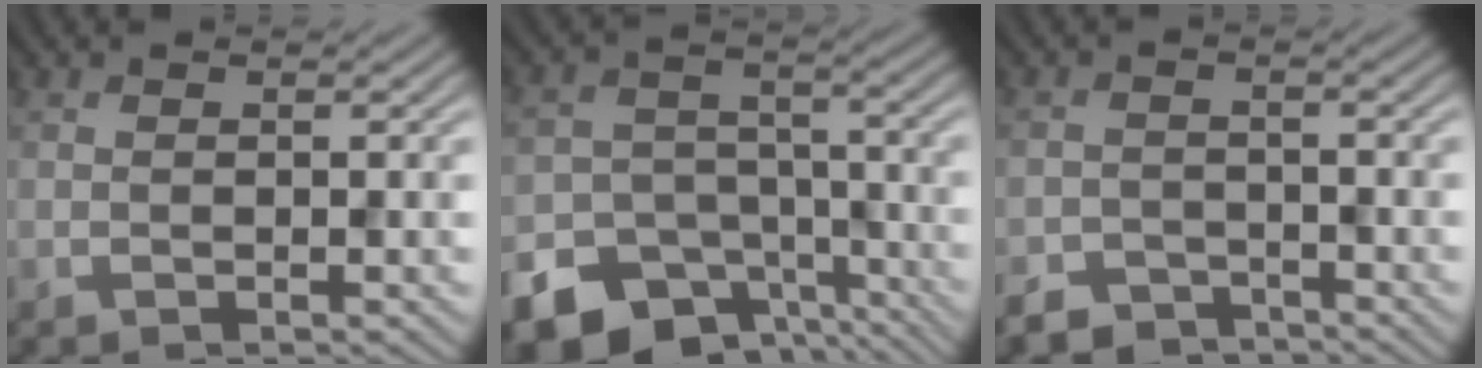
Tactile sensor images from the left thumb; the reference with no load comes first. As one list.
[{"total": 14.9, "force": [-10.0, 10.1, 4.3], "torque": [-0.111, -0.059, -0.151]}, {"total": 3.5, "force": [-3.1, 1.4, 0.4], "torque": [-0.006, -0.002, -0.061]}]